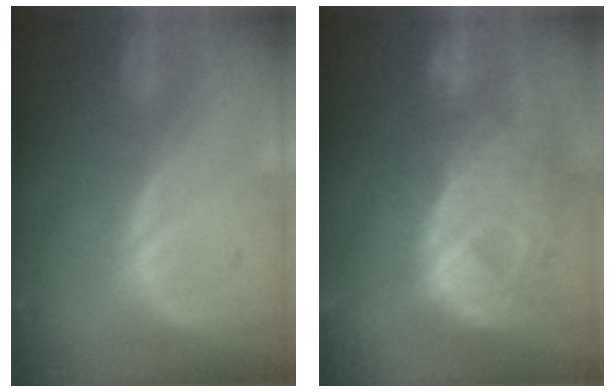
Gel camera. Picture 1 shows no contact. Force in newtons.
{"total": 12.8, "press": 11.0, "slide": 6.7}